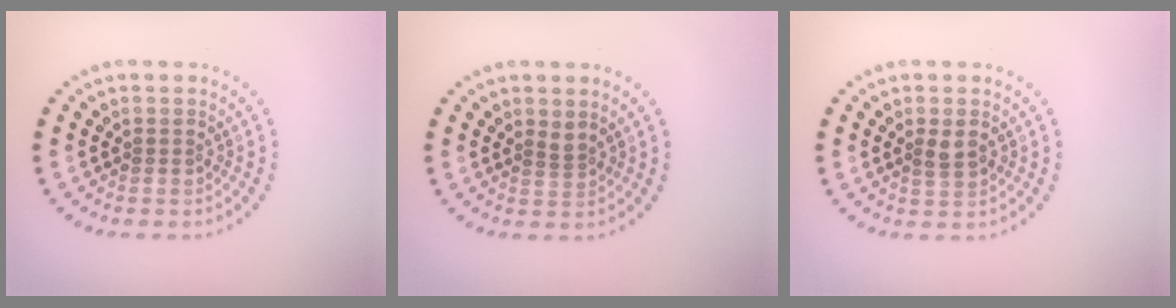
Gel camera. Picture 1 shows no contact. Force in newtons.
{"total": 0.8, "press": 0.4, "slide": 0.6}
{"total": 1.5, "press": 1.4, "slide": 0.3}